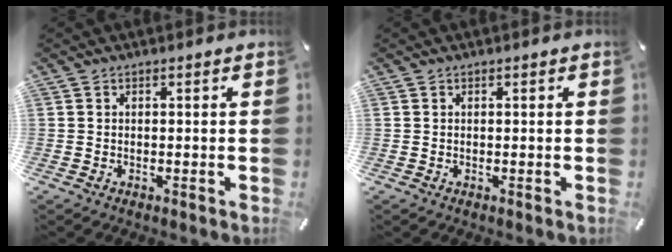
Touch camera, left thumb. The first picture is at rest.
{"total": 0.0}